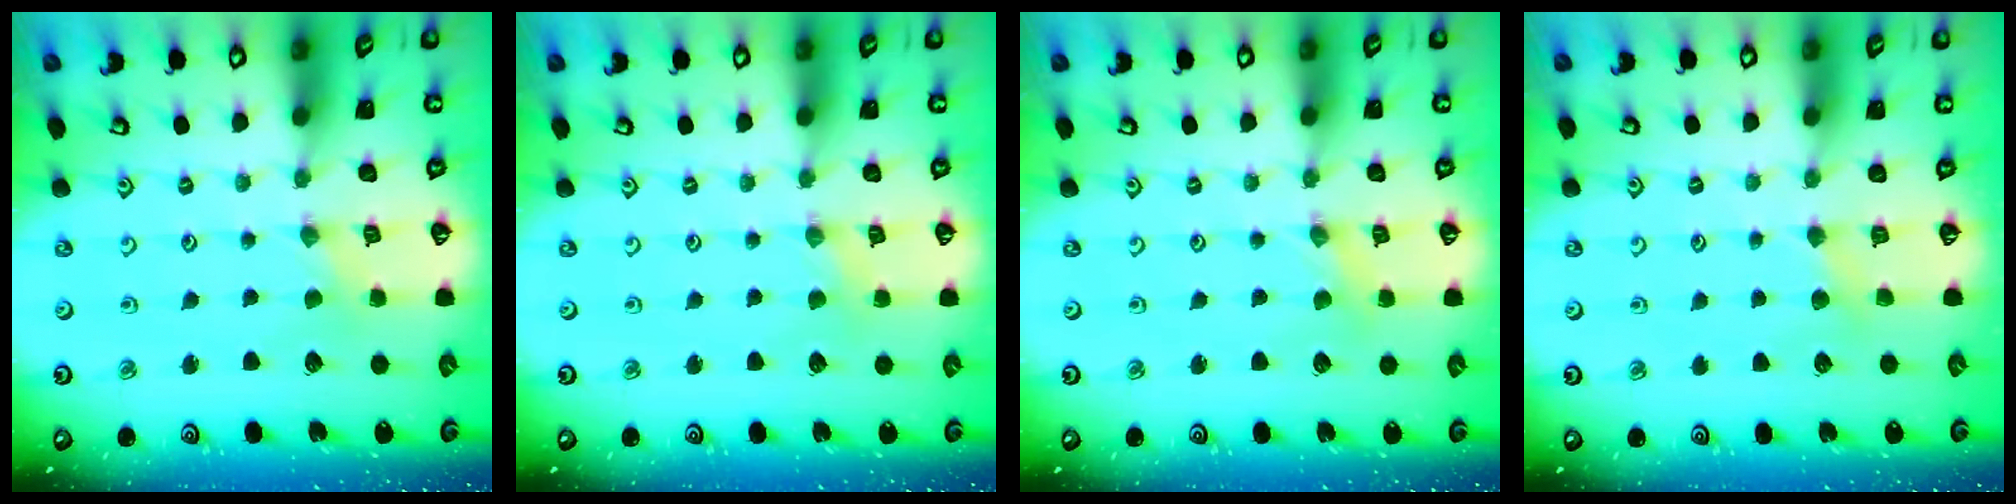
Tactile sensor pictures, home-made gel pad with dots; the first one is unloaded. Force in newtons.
{"total": 2.2, "press": 2.1, "slide": 0.4}
{"total": 1.0, "press": 0.9, "slide": 0.3}
{"total": 3.0, "press": 2.9, "slide": 0.5}